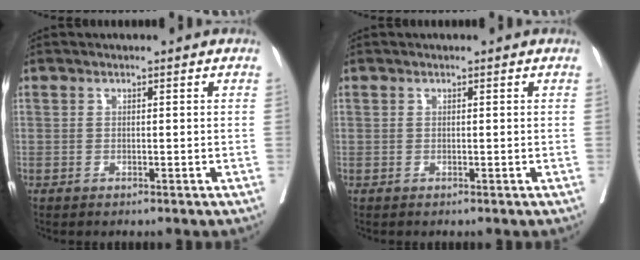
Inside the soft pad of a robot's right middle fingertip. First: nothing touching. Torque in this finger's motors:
{"motor_torque": [-0.60, 0.39, -0.14, -0.08]}